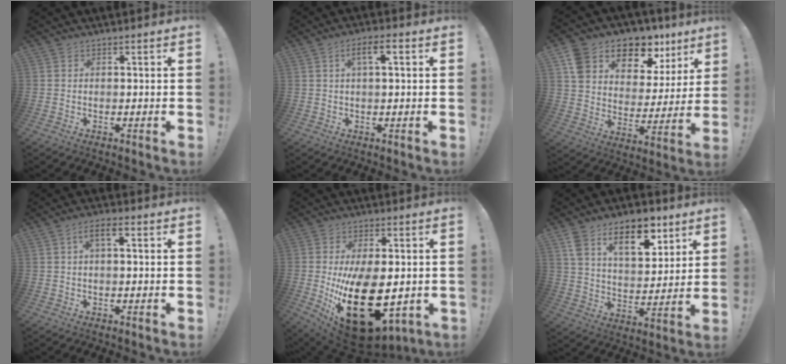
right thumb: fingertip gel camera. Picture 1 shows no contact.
{"total": 4.7, "force": [1.0, 1.3, 4.4], "torque": [-0.075, 0.005, 0.012]}
{"total": 12.8, "force": [9.4, 7.4, 4.5], "torque": [-0.073, -0.074, 0.170]}
{"total": 4.2, "force": [0.5, 1.5, 3.9], "torque": [-0.071, 0.009, 0.008]}
{"total": 24.9, "force": [-3.6, 13.0, 21.0], "torque": [-0.358, -0.012, -0.036]}
{"total": 16.1, "force": [9.5, 8.0, 10.3], "torque": [-0.159, -0.038, 0.166]}